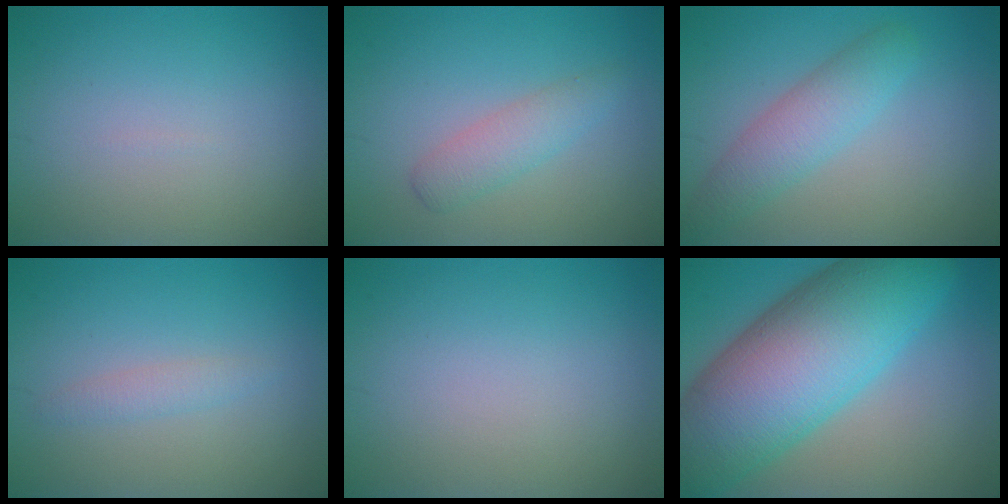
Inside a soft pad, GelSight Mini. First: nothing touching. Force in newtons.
{"total": 2.4, "press": 2.4, "slide": 0.1}
{"total": 3.6, "press": 3.6, "slide": 0.1}
{"total": 1.3, "press": 1.3, "slide": 0.0}
{"total": 0.0}
{"total": 15.1, "press": 15.1, "slide": 0.4}